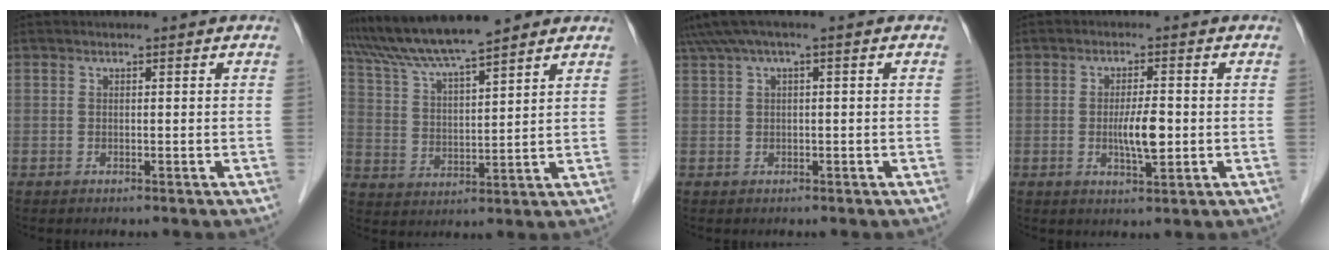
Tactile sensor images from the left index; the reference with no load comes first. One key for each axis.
{"total": 12.8, "fx": 11.2, "fy": 0.7, "fz": 6.0, "tx": -0.112, "ty": 0.028, "tz": 0.199}
{"total": 3.7, "fx": 1.7, "fy": 0.3, "fz": 3.2, "tx": -0.071, "ty": 0.034, "tz": 0.035}
{"total": 4.5, "fx": -0.5, "fy": 0.9, "fz": 4.4, "tx": -0.082, "ty": -0.004, "tz": -0.006}